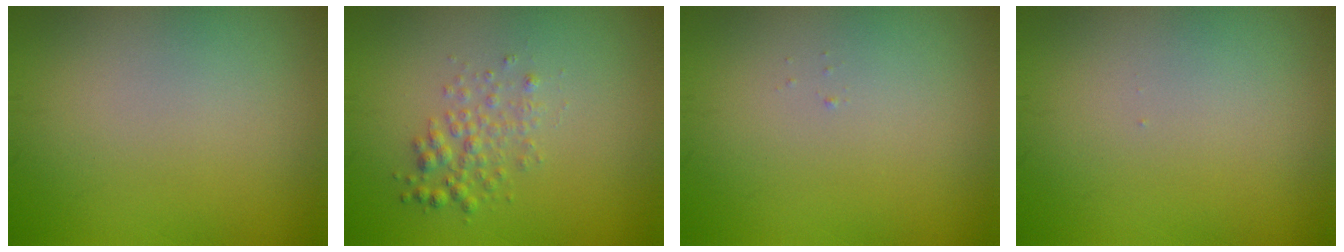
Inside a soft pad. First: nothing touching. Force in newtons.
{"total": 2.0, "press": 2.0, "slide": 0.0}
{"total": 0.0}
{"total": 0.0}